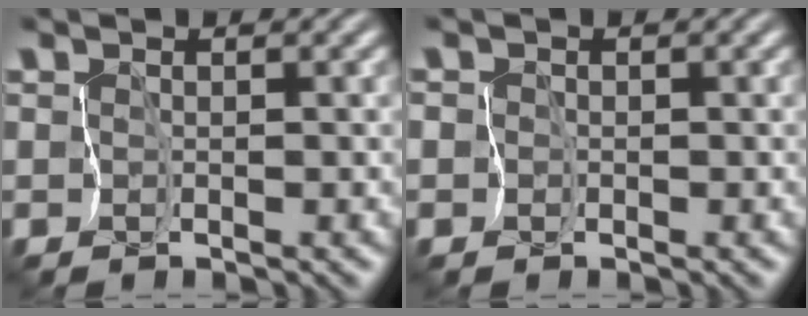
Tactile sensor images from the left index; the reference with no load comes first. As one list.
[{"total": 2.0, "force": [-0.4, 1.9, 0.3], "torque": [0.005, 0.011, -0.030]}]